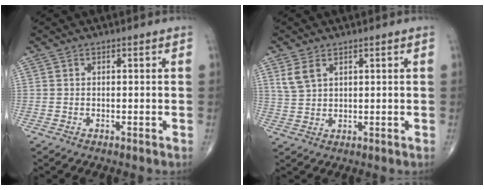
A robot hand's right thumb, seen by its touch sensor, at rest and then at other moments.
{"total": 4.0, "force": [2.1, 2.2, 2.5], "torque": [-0.051, -0.002, 0.053]}